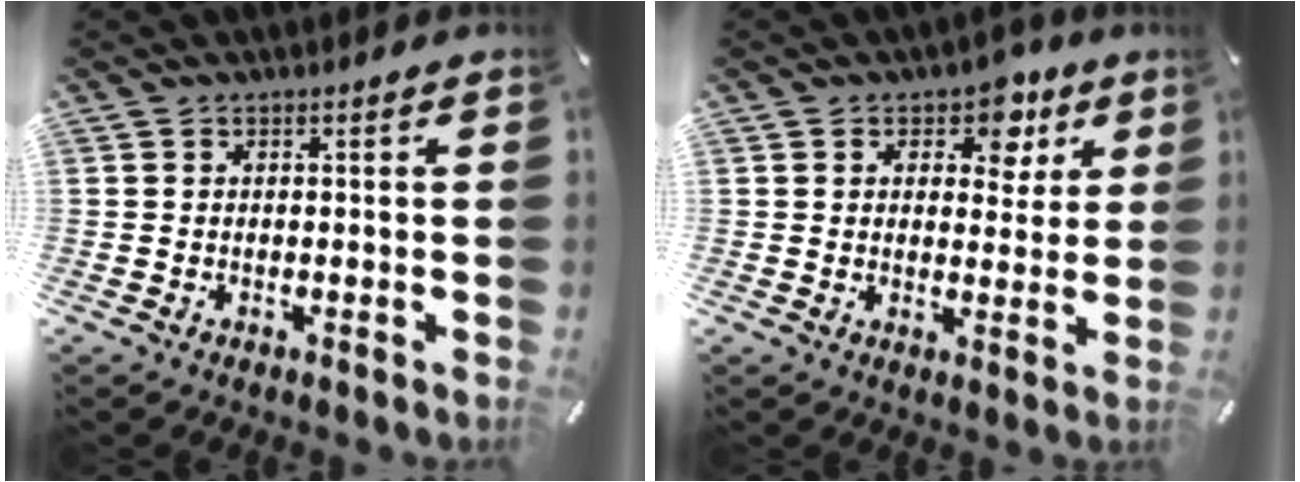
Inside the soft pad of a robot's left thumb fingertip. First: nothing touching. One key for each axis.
{"total": 7.8, "fx": 4.0, "fy": 5.2, "fz": 4.3, "tx": -0.039, "ty": -0.022, "tz": 0.060}